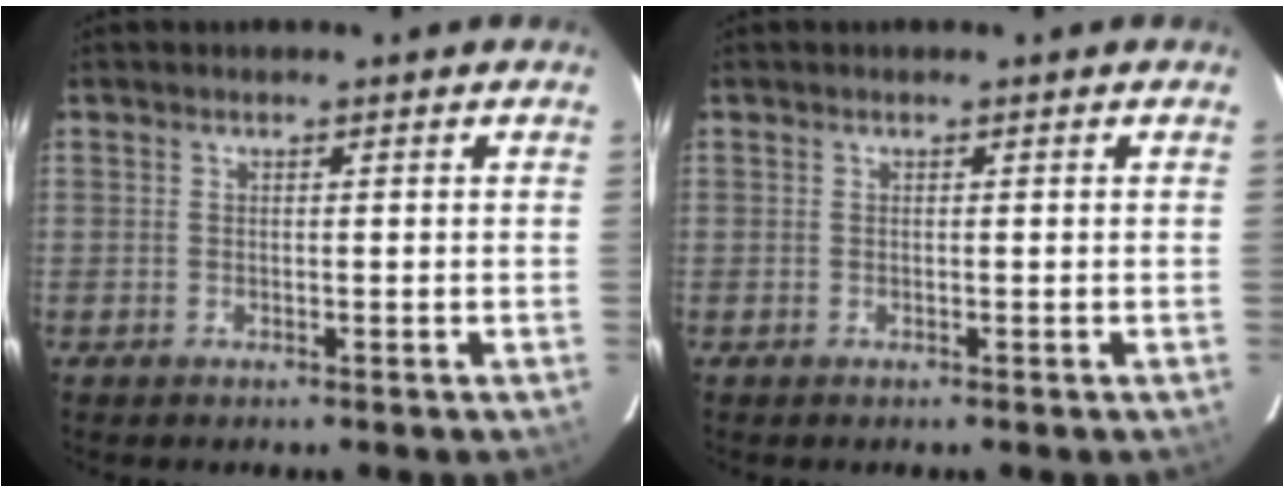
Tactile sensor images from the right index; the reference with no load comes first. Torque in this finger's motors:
{"motor_torque": [-0.06, -0.02, 0.00, 0.01]}